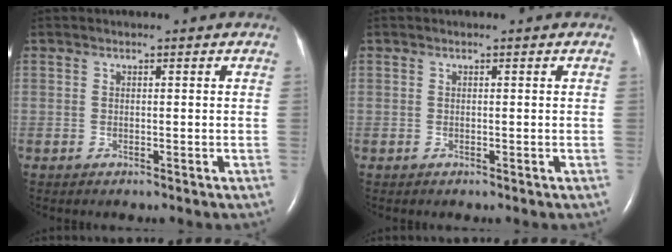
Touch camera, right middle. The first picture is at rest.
{"total": 0.0}